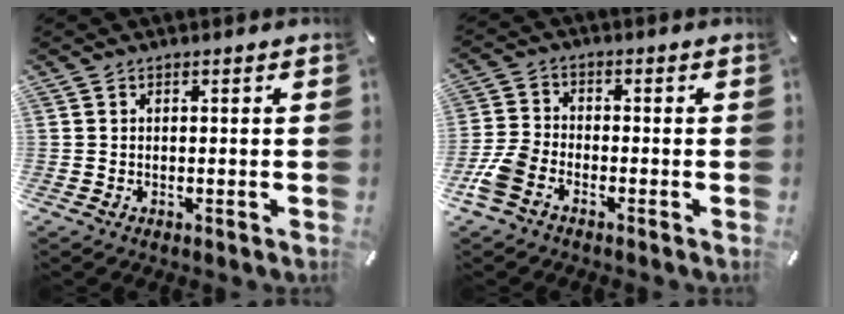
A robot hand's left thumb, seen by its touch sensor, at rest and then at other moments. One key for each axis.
{"total": 6.4, "fx": -3.3, "fy": 4.0, "fz": 3.7, "tx": -0.088, "ty": 0.011, "tz": -0.064}